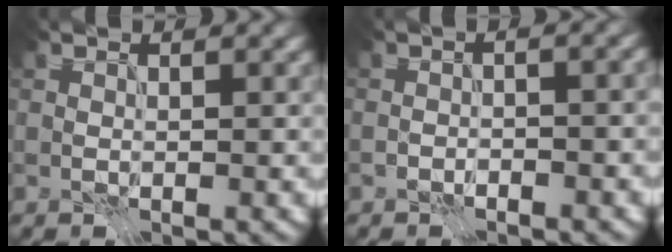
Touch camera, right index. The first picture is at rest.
{"total": 4.2, "force": [0.3, 2.0, 3.6], "torque": [-0.010, 0.032, -0.019]}